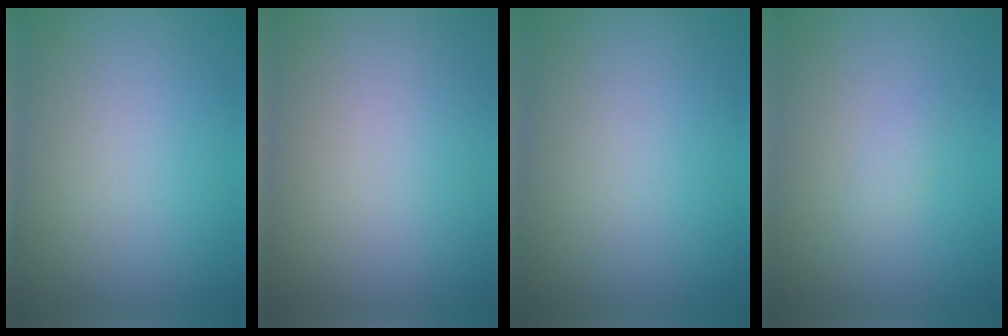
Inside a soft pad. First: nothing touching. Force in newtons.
{"total": 0.0}
{"total": 0.0}
{"total": 0.8, "press": 0.8, "slide": 0.1}